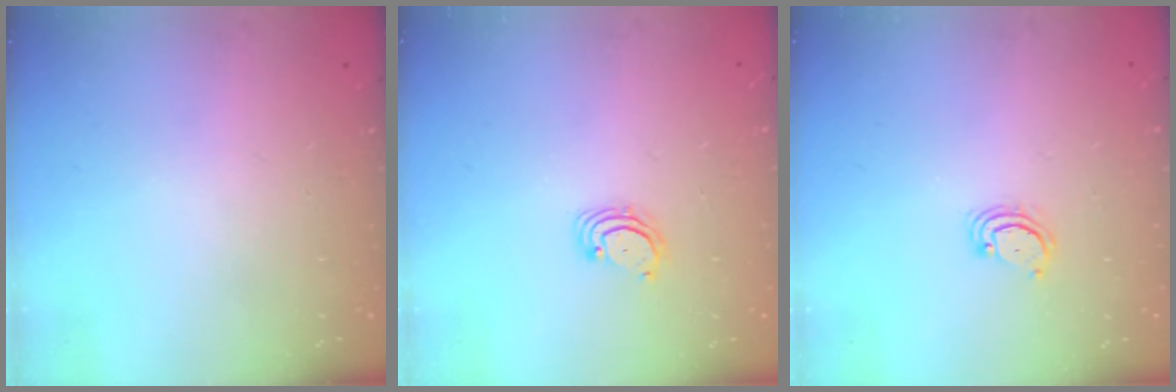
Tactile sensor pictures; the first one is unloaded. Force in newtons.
{"total": 2.6, "press": 2.6, "slide": 0.3}
{"total": 3.1, "press": 3.1, "slide": 0.5}